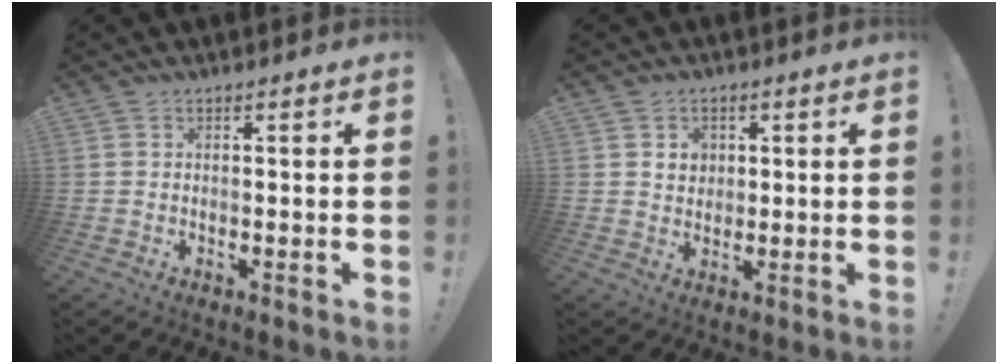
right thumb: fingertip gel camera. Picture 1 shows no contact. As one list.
[{"total": 4.2, "force": [1.4, 3.8, 1.3], "torque": [-0.007, -0.008, 0.022]}]